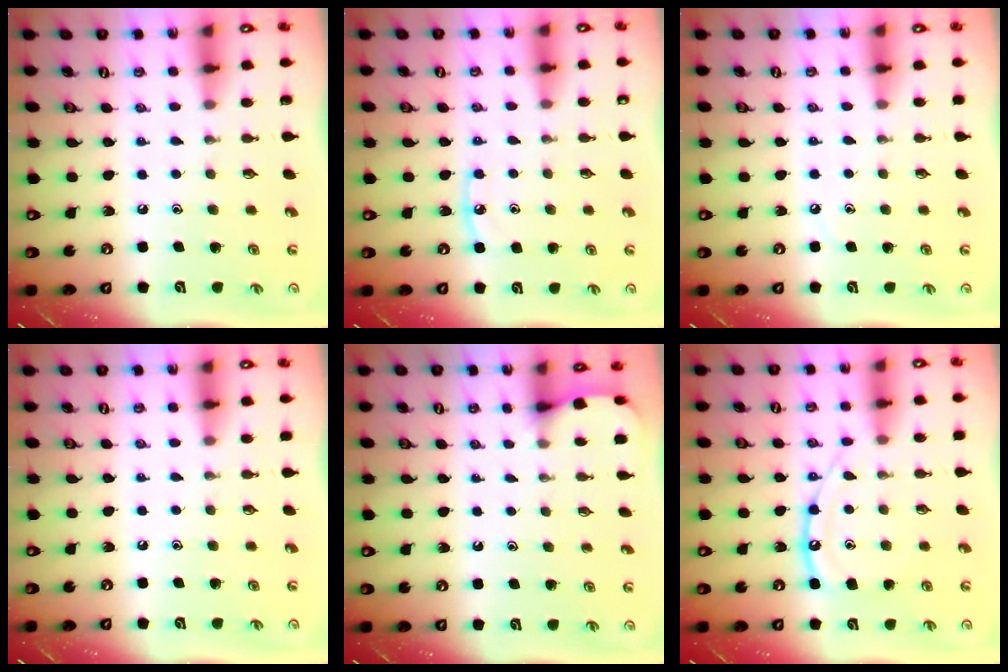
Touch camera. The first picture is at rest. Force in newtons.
{"total": 5.1, "press": 5.1, "slide": 0.4}
{"total": 2.7, "press": 2.7, "slide": 0.4}
{"total": 0.0}
{"total": 3.0, "press": 2.9, "slide": 0.3}
{"total": 12.8, "press": 12.7, "slide": 1.1}